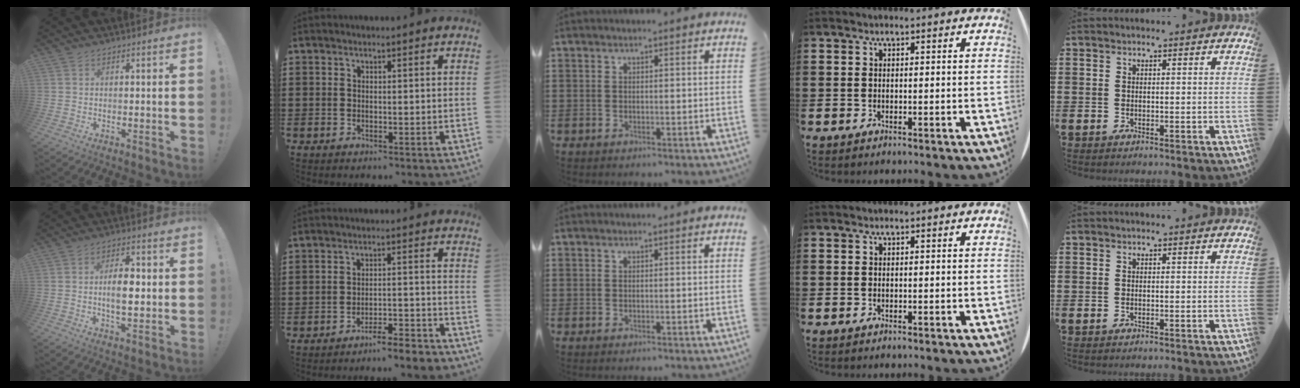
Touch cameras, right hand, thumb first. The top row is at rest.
{"thumb": {"total": 8.1, "force": [-0.4, 3.9, 7.1], "torque": [-0.122, 0.004, -0.013]}, "index": {"total": 4.2, "force": [-4.0, -0.4, 0.9], "torque": [-0.020, -0.005, -0.082]}}